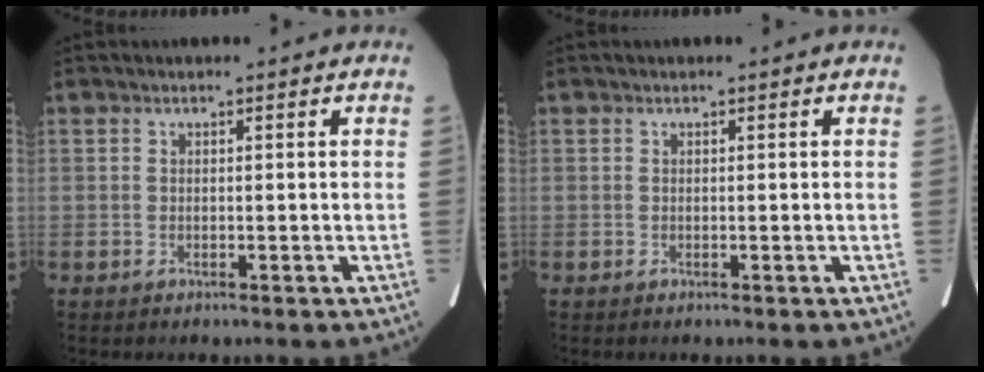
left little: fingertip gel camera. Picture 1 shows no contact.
{"total": 0.0}